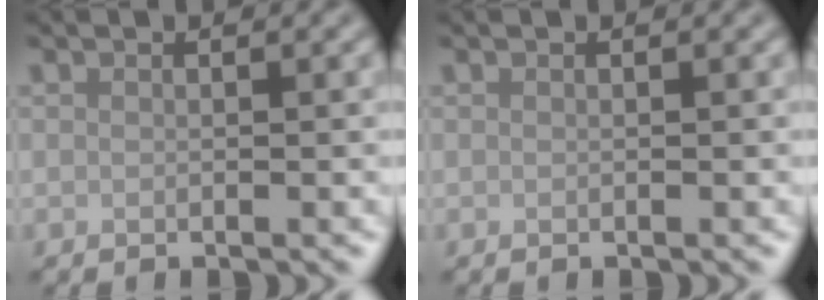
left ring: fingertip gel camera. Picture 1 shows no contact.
{"total": 0.0}